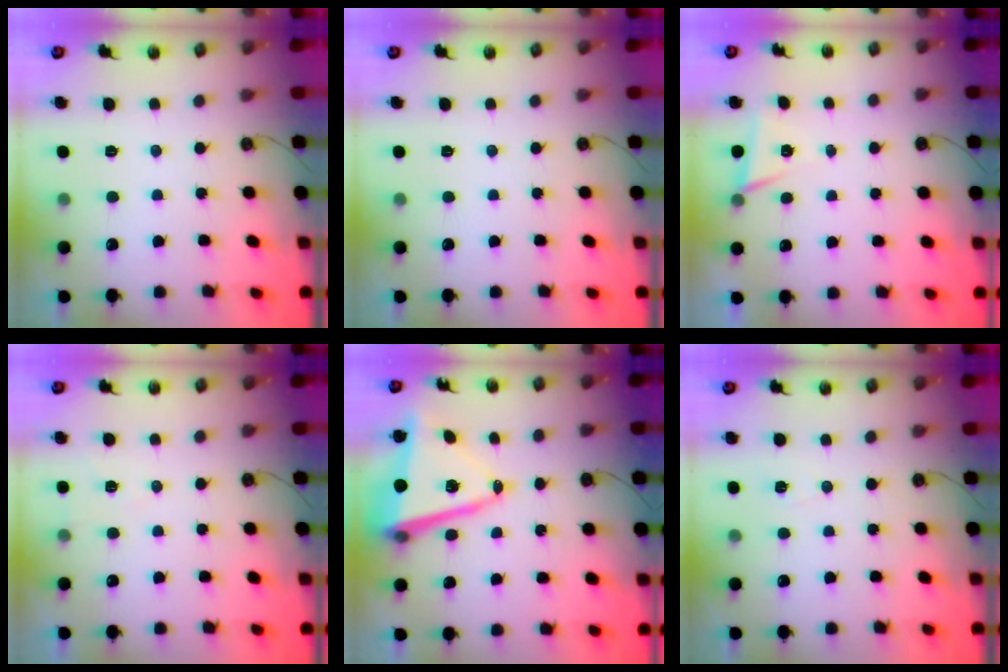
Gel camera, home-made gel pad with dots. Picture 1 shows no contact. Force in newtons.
{"total": 0.0}
{"total": 4.5, "press": 2.3, "slide": 3.8}
{"total": 6.5, "press": 4.9, "slide": 4.2}
{"total": 12.7, "press": 12.4, "slide": 2.9}
{"total": 4.2, "press": 3.8, "slide": 1.8}